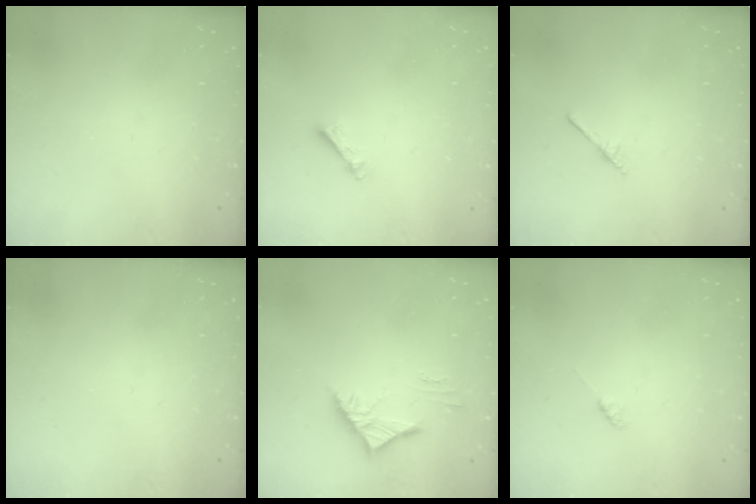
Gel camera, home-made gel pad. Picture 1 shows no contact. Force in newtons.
{"total": 3.5, "press": 3.5, "slide": 0.1}
{"total": 2.5, "press": 2.4, "slide": 0.3}
{"total": 0.0}
{"total": 4.0, "press": 3.9, "slide": 0.9}
{"total": 1.9, "press": 1.9, "slide": 0.3}